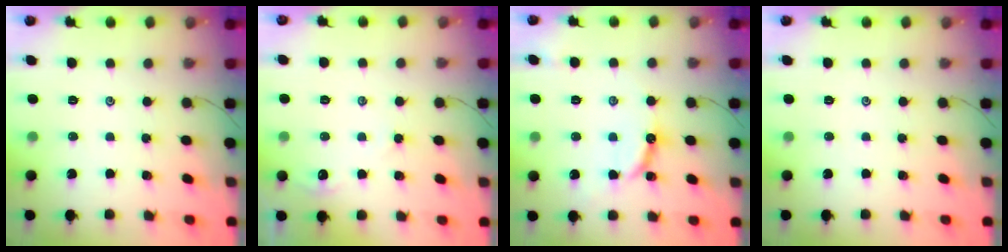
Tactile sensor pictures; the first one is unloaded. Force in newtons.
{"total": 2.2, "press": 2.2, "slide": 0.4}
{"total": 10.4, "press": 10.4, "slide": 0.6}
{"total": 0.0}